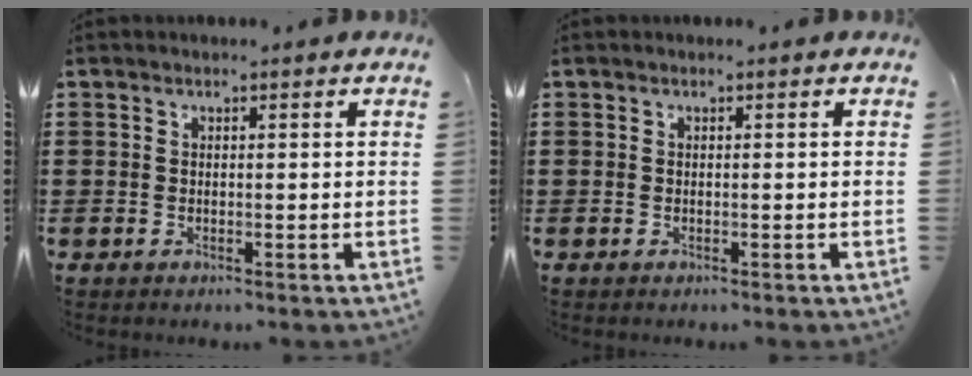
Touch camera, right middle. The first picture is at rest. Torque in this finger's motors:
{"motor_torque": [0.03, 0.09, -0.08, 0.01]}